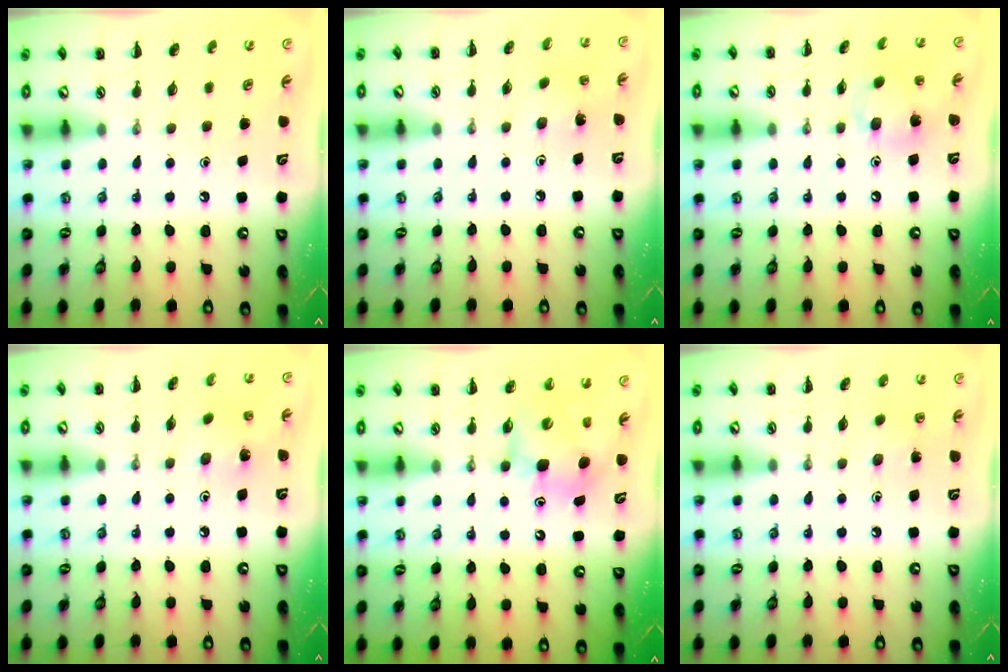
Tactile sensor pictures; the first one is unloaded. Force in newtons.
{"total": 1.5, "press": 1.4, "slide": 0.6}
{"total": 11.1, "press": 10.7, "slide": 2.6}
{"total": 2.7, "press": 2.6, "slide": 0.7}
{"total": 8.0, "press": 7.8, "slide": 2.0}
{"total": 4.4, "press": 4.2, "slide": 1.5}